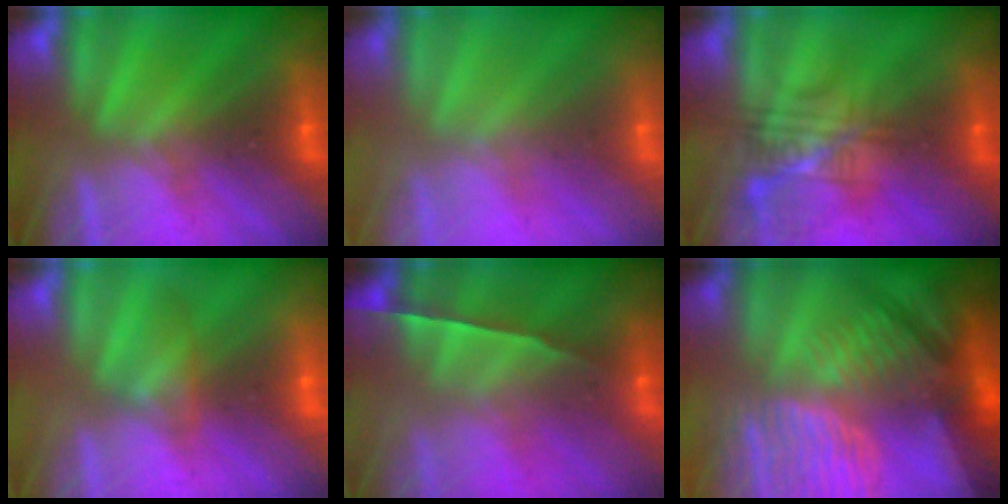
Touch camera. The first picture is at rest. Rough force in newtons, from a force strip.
{"total": 2.7}
{"total": 2.4}
{"total": 2.1}
{"total": 1.5}
{"total": 8.1}